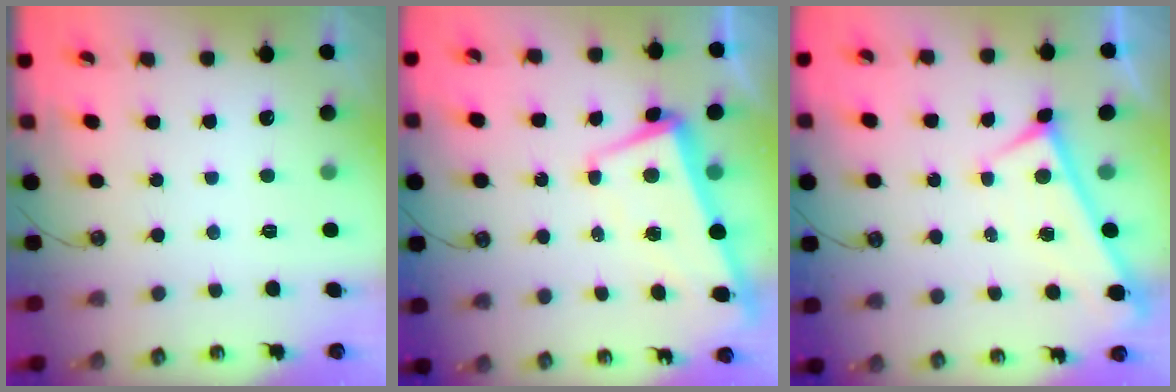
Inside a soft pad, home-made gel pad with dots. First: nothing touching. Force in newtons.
{"total": 1.6, "press": 0.1, "slide": 1.5}
{"total": 0.0}